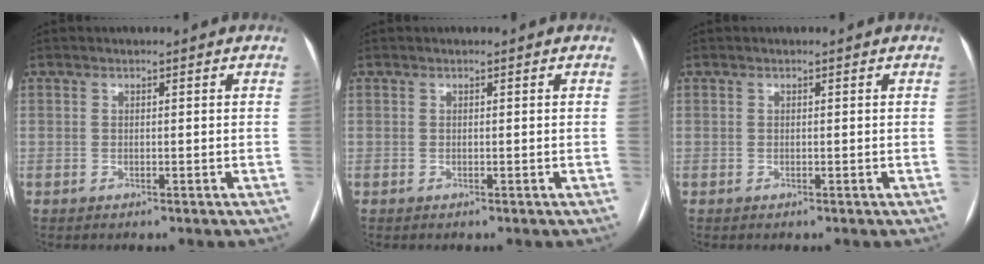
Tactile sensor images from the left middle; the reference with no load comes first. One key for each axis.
{"total": 0.0}
{"total": 0.0}